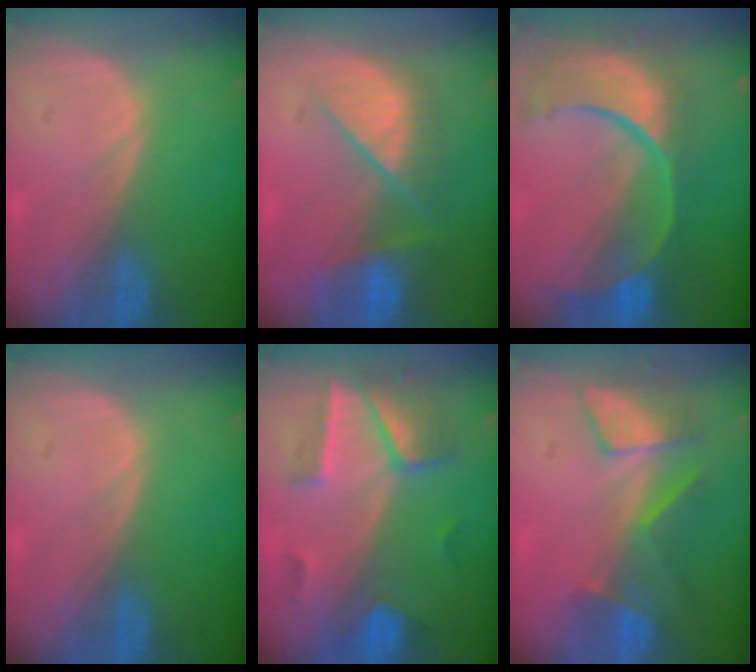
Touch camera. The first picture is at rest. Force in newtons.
{"total": 9.6, "press": 8.2, "slide": 5.0}
{"total": 12.8, "press": 10.4, "slide": 7.5}
{"total": 0.0}
{"total": 6.6, "press": 6.4, "slide": 1.6}
{"total": 8.1, "press": 7.0, "slide": 3.9}